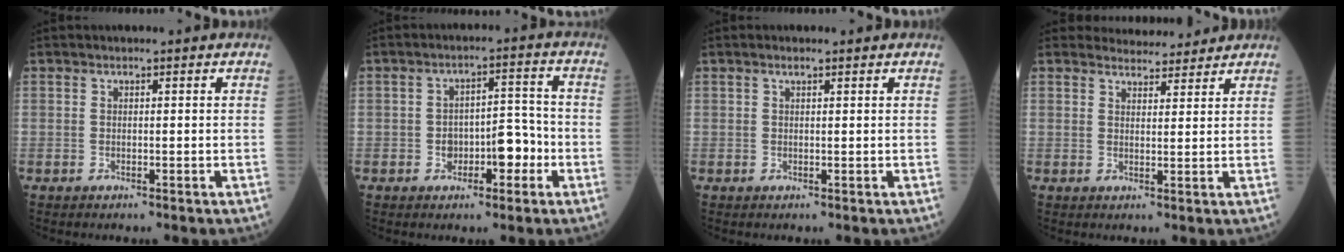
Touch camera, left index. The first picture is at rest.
{"total": 5.8, "force": [-2.1, 2.9, 4.6], "torque": [-0.067, 0.021, -0.031]}
{"total": 0.8, "force": [0.6, 0.3, 0.5], "torque": [-0.013, 0.002, 0.010]}
{"total": 5.0, "force": [4.8, 1.3, 0.0], "torque": [0.003, 0.006, 0.061]}